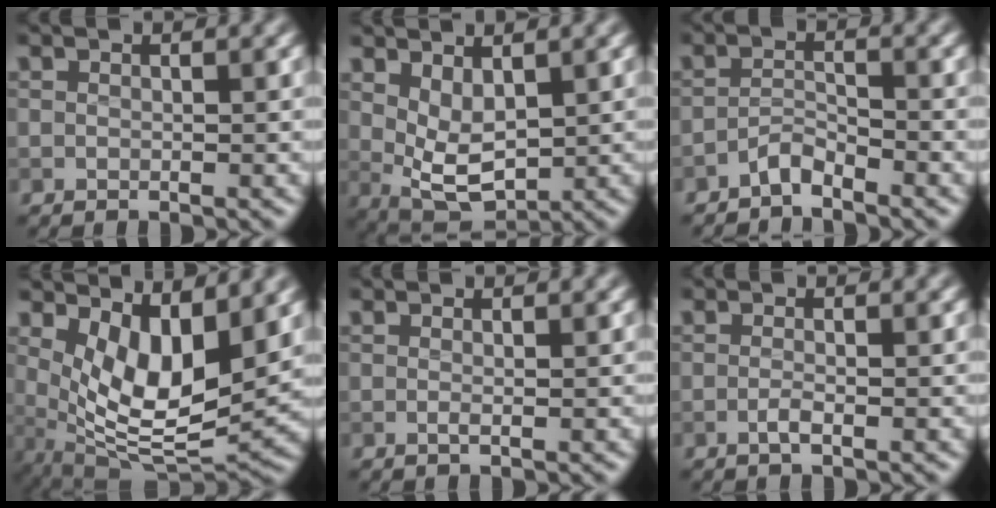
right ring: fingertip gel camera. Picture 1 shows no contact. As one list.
[{"total": 3.9, "force": [1.3, 2.0, 3.1], "torque": [-0.069, -0.013, 0.034]}, {"total": 1.8, "force": [-1.7, 0.3, 0.6], "torque": [-0.012, 0.010, -0.034]}, {"total": 8.3, "force": [2.3, 3.7, 7.1], "torque": [-0.133, -0.022, 0.046]}, {"total": 0.6, "force": [0.0, 0.2, 0.6], "torque": [-0.011, 0.001, 0.000]}, {"total": 1.1, "force": [-0.5, 0.2, 0.9], "torque": [-0.020, 0.001, -0.010]}]